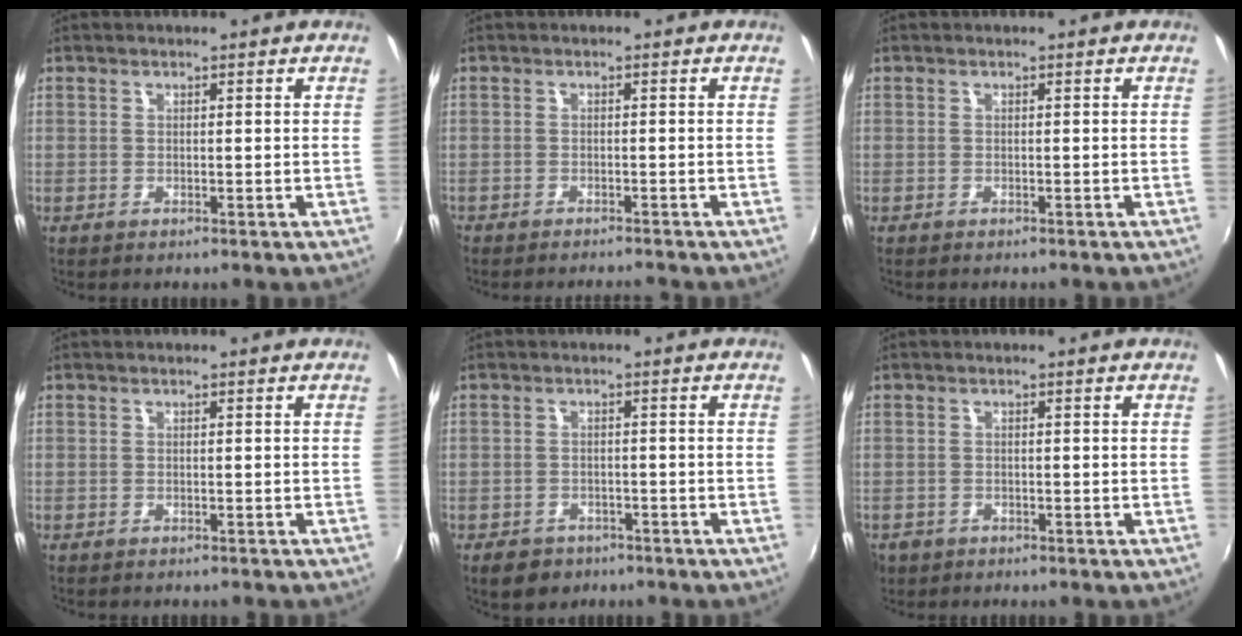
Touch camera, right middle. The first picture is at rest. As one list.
[{"total": 3.3, "force": [-3.2, 0.5, 0.9], "torque": [-0.035, -0.007, -0.053]}, {"total": 0.7, "force": [-0.6, 0.2, 0.3], "torque": [-0.006, -0.002, -0.010]}, {"total": 0.7, "force": [-0.6, 0.1, 0.2], "torque": [-0.006, -0.001, -0.007]}, {"total": 5.0, "force": [-3.3, 3.3, 1.6], "torque": [-0.044, -0.004, -0.046]}, {"total": 3.6, "force": [-1.8, 2.8, 1.3], "torque": [-0.035, -0.008, -0.029]}]